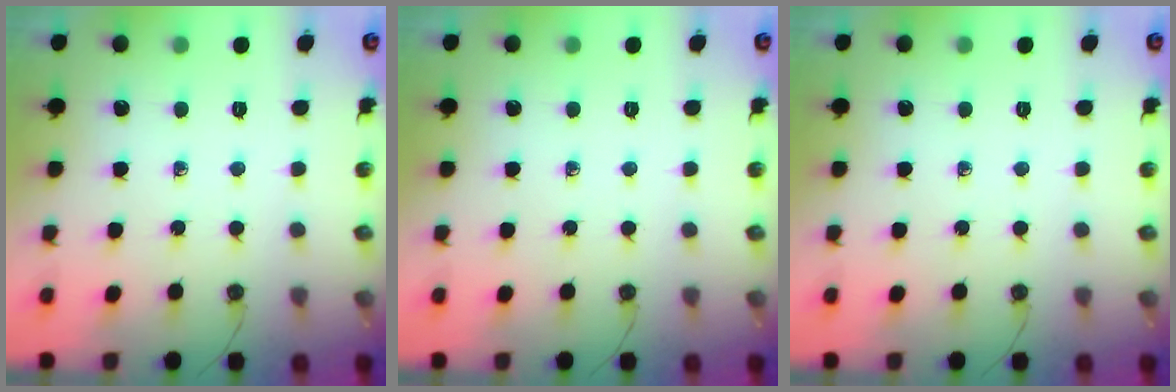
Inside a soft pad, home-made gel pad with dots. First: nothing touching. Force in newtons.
{"total": 0.0}
{"total": 0.0}